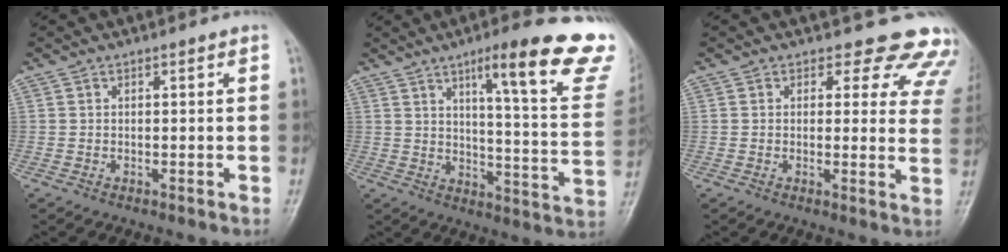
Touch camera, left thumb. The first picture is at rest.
{"total": 22.0, "force": [13.9, 3.2, 16.7], "torque": [-0.197, -0.065, 0.183]}
{"total": 11.7, "force": [10.3, 5.2, 2.1], "torque": [0.033, -0.064, 0.079]}